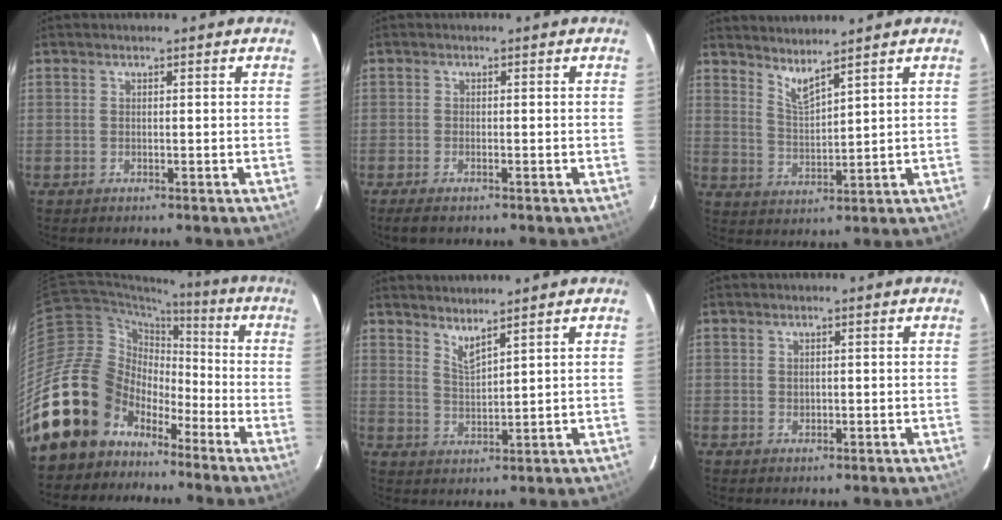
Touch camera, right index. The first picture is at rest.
{"total": 2.7, "force": [-2.0, 0.7, 1.6], "torque": [-0.040, -0.006, -0.038]}
{"total": 4.7, "force": [4.0, 0.1, 2.3], "torque": [-0.045, -0.008, 0.076]}
{"total": 19.2, "force": [-10.8, 14.4, 6.8], "torque": [-0.161, 0.037, -0.177]}
{"total": 3.7, "force": [3.2, 0.0, 1.8], "torque": [-0.034, -0.008, 0.057]}
{"total": 1.0, "force": [0.0, 0.9, 0.3], "torque": [-0.003, 0.002, 0.000]}